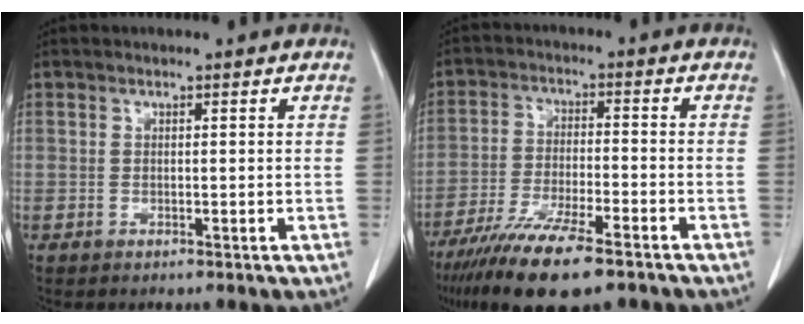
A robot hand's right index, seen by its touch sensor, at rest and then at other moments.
{"total": 14.4, "force": [-10.4, 2.4, 9.6], "torque": [-0.180, -0.036, -0.176]}